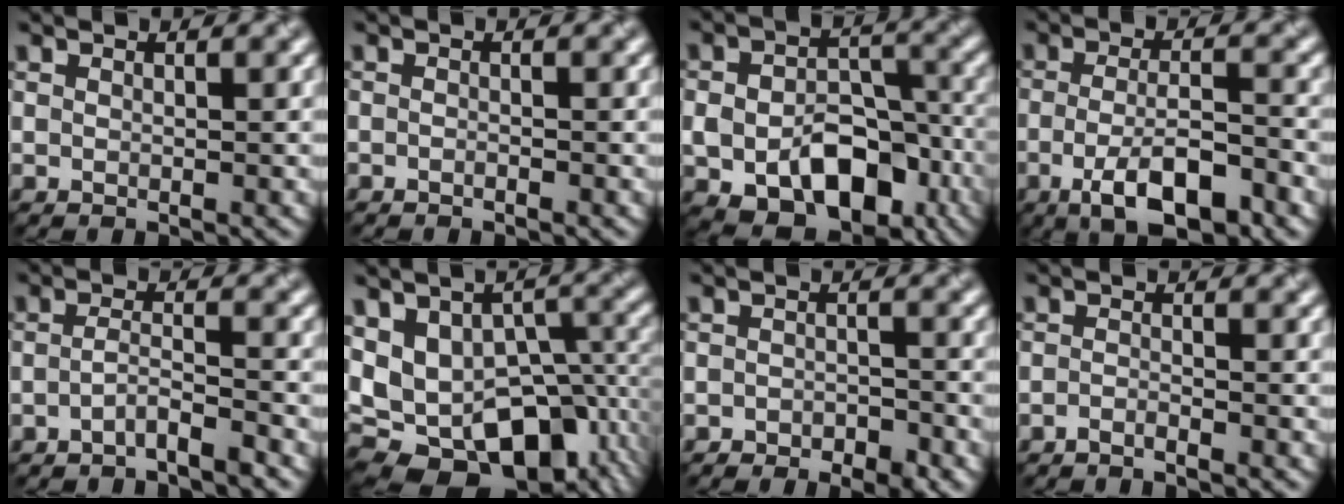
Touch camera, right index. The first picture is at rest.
{"total": 1.0, "force": [-1.0, 0.0, 0.0], "torque": [-0.003, -0.001, -0.011]}
{"total": 10.0, "force": [-4.1, 6.4, 6.5], "torque": [-0.119, -0.010, -0.043]}
{"total": 5.6, "force": [-3.1, 1.3, 4.5], "torque": [-0.085, 0.002, -0.042]}
{"total": 2.6, "force": [-2.4, 0.0, 1.1], "torque": [-0.019, 0.010, -0.042]}
{"total": 13.4, "force": [-2.8, 8.7, 9.8], "torque": [-0.165, -0.016, -0.001]}
{"total": 3.5, "force": [-3.3, 0.7, 0.9], "torque": [-0.015, 0.003, -0.040]}
{"total": 1.7, "force": [-1.7, -0.1, 0.0], "torque": [-0.001, 0.003, -0.027]}